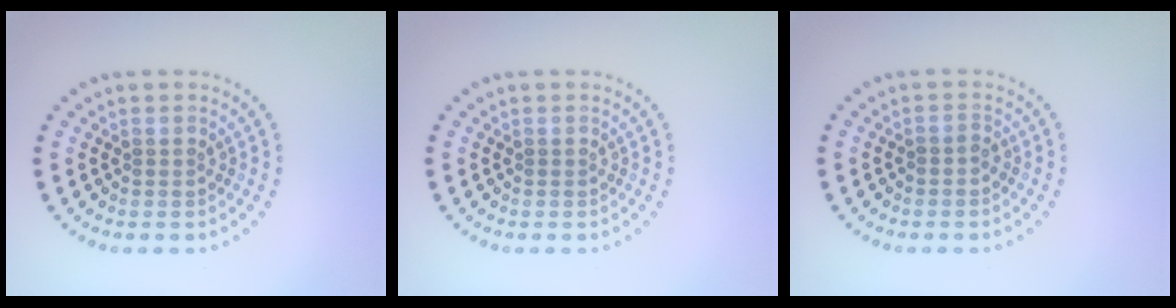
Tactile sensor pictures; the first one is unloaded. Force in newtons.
{"total": 0.0}
{"total": 0.6, "press": 0.4, "slide": 0.4}